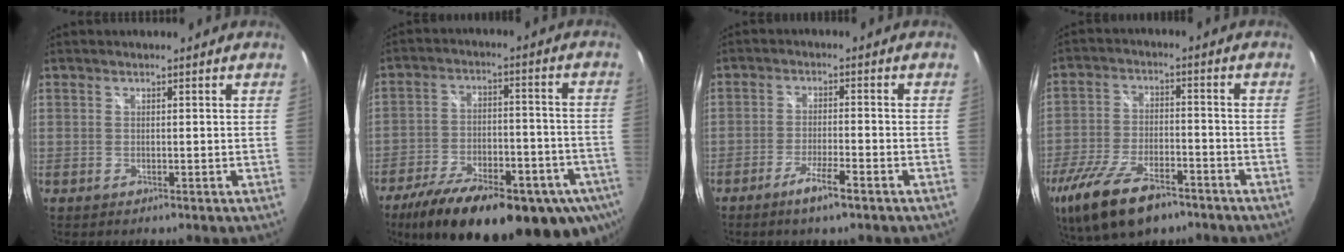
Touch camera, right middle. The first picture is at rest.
{"total": 29.0, "force": [-18.5, 11.5, 19.1], "torque": [-0.327, -0.051, -0.251]}
{"total": 5.2, "force": [-3.4, 0.1, 3.8], "torque": [-0.087, -0.005, -0.063]}
{"total": 16.2, "force": [-10.8, 6.6, 10.2], "torque": [-0.221, -0.038, -0.188]}